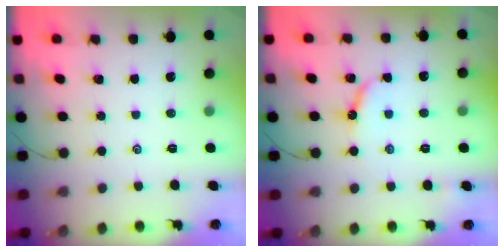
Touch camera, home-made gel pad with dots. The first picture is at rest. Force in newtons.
{"total": 8.0, "press": 8.0, "slide": 0.7}